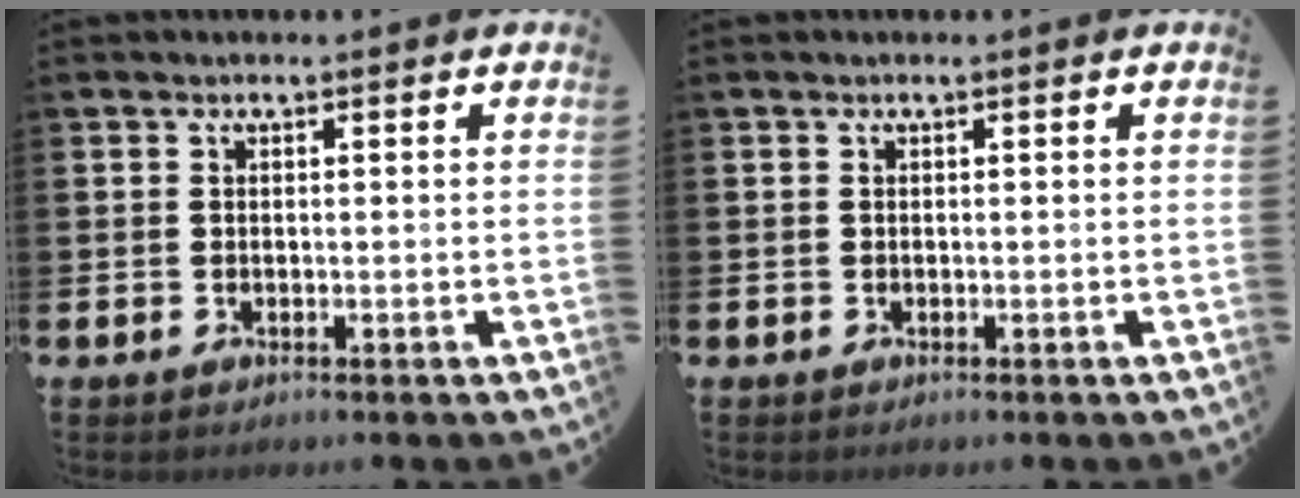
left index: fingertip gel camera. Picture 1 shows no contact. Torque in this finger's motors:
{"motor_torque": [-0.02, -0.02, 0.01, -0.01]}